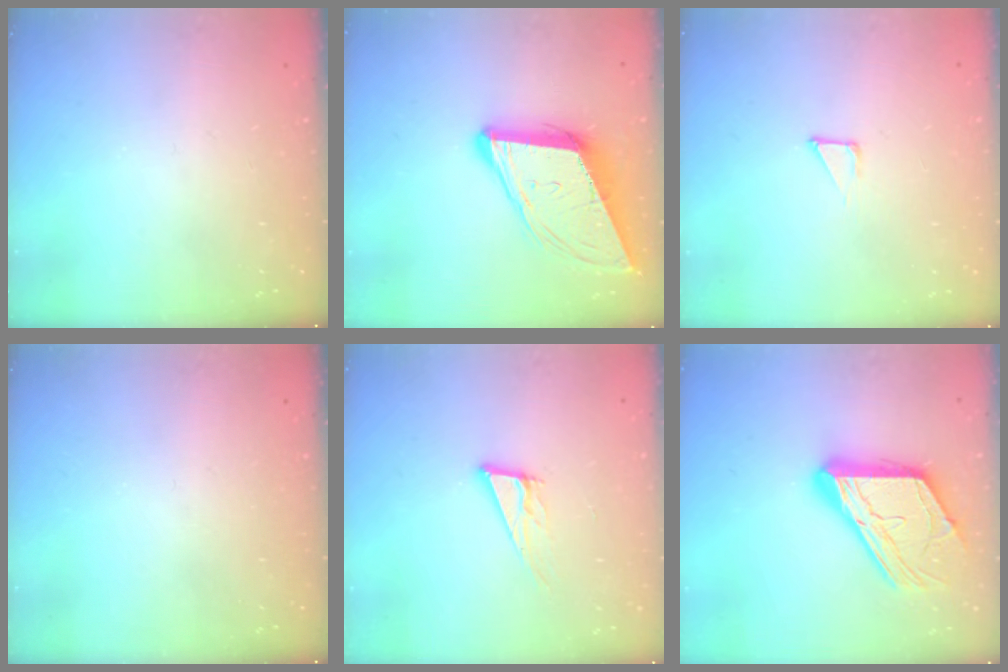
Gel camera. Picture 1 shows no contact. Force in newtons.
{"total": 13.2, "press": 12.6, "slide": 4.0}
{"total": 2.7, "press": 2.7, "slide": 0.3}
{"total": 0.0}
{"total": 10.9, "press": 10.4, "slide": 3.3}
{"total": 19.1, "press": 19.0, "slide": 1.7}